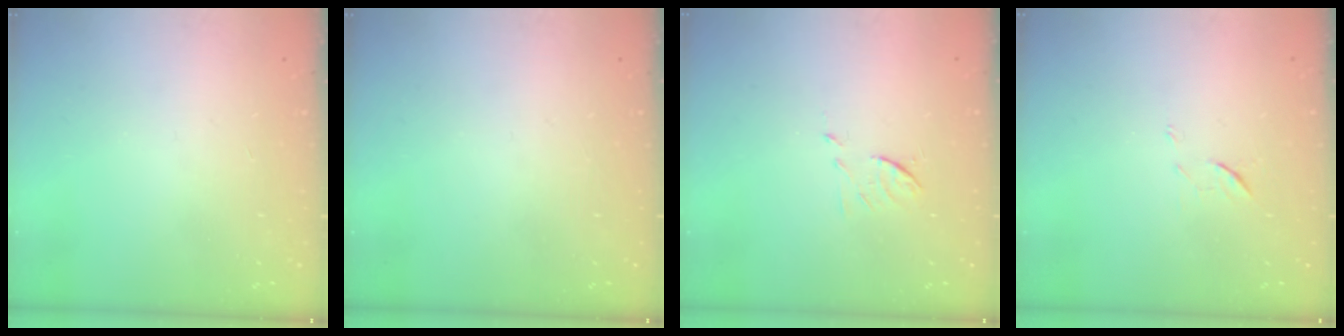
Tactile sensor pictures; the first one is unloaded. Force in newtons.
{"total": 0.0}
{"total": 6.0, "press": 5.9, "slide": 0.6}
{"total": 5.8, "press": 5.7, "slide": 1.3}